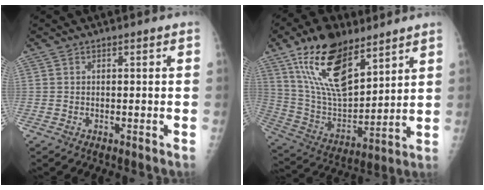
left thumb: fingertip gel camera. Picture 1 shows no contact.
{"total": 19.6, "force": [11.9, 8.9, 12.8], "torque": [-0.203, -0.056, 0.230]}